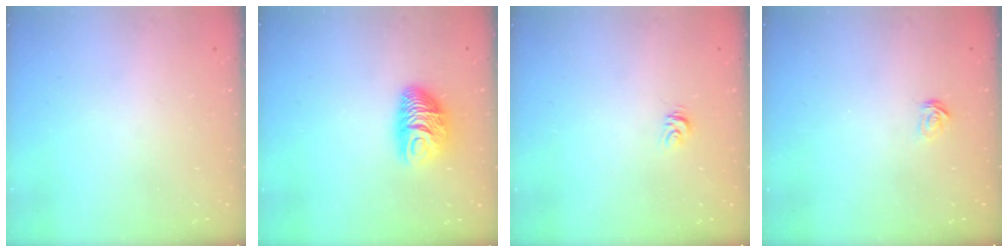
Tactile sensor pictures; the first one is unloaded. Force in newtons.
{"total": 9.0, "press": 9.0, "slide": 0.3}
{"total": 3.5, "press": 3.5, "slide": 0.1}
{"total": 2.3, "press": 2.3, "slide": 0.2}